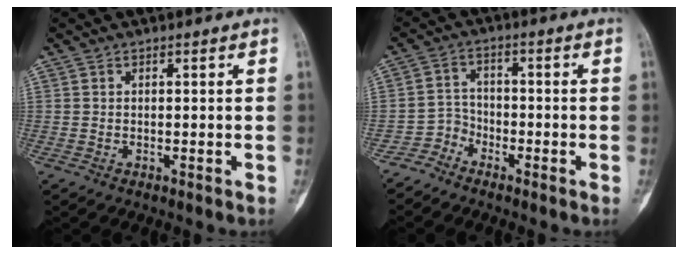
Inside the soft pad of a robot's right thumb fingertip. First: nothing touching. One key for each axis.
{"total": 3.8, "fx": -3.0, "fy": 2.2, "fz": -0.7, "tx": 0.036, "ty": 0.024, "tz": -0.070}